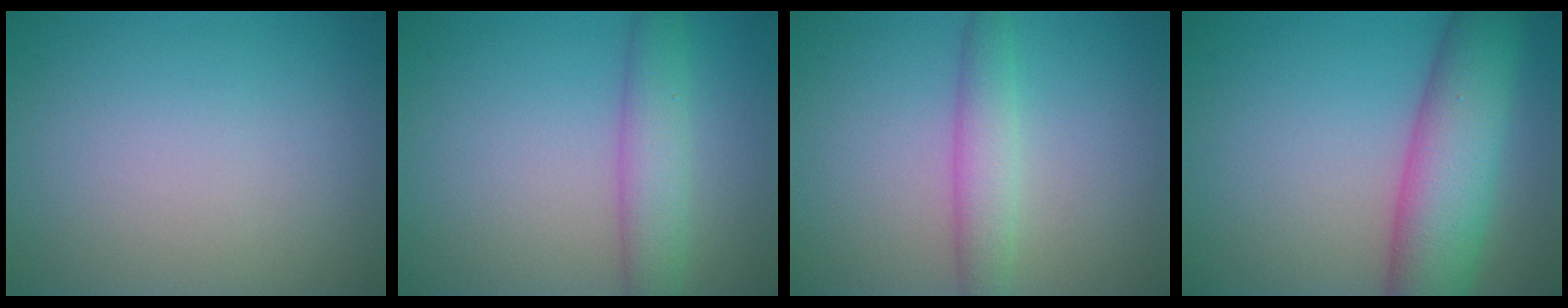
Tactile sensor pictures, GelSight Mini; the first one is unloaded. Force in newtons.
{"total": 3.7, "press": 3.7, "slide": 0.2}
{"total": 2.9, "press": 2.9, "slide": 0.1}
{"total": 8.5, "press": 8.5, "slide": 0.3}